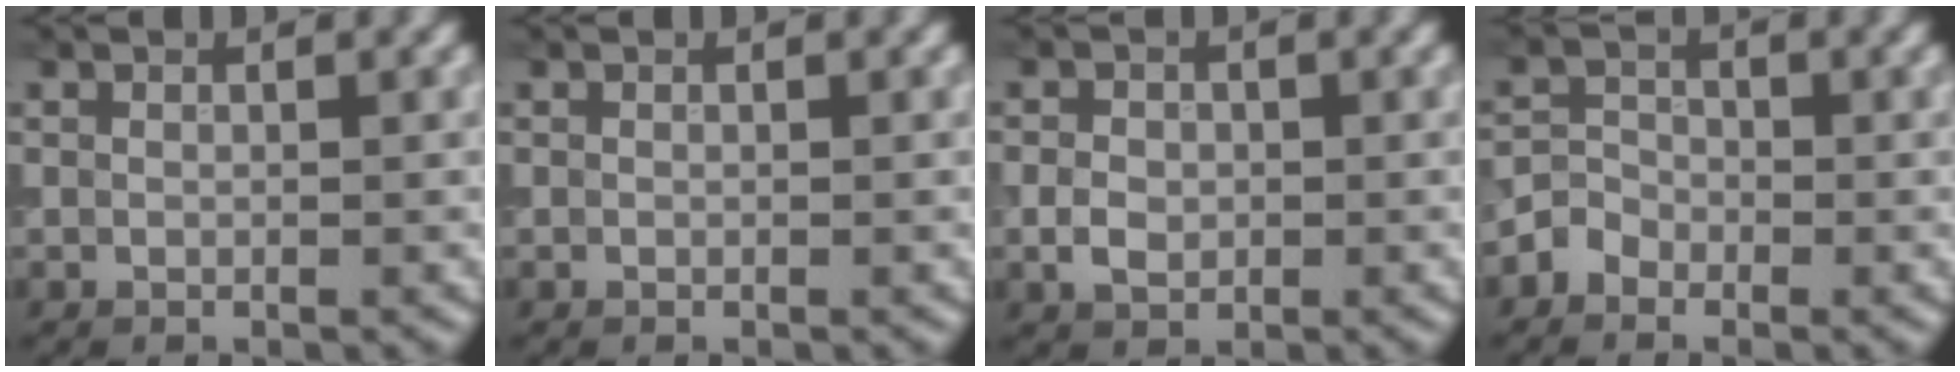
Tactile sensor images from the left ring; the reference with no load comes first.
{"total": 0.0}
{"total": 2.2, "force": [-0.4, 1.8, 1.3], "torque": [-0.023, -0.002, -0.012]}
{"total": 1.9, "force": [-1.2, 1.3, 0.4], "torque": [0.003, 0.007, -0.031]}